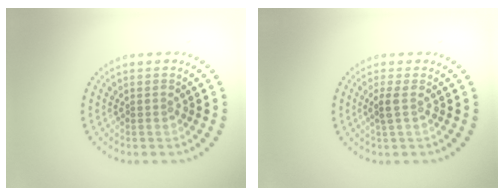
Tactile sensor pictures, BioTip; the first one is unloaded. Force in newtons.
{"total": 1.2, "press": 0.9, "slide": 0.7}